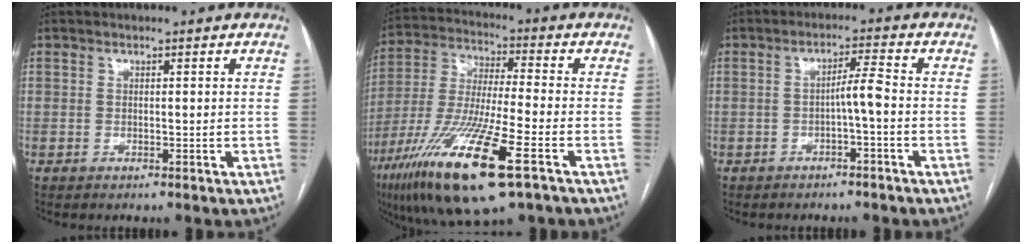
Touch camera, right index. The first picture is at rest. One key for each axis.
{"total": 18.9, "fx": -9.7, "fy": 1.9, "fz": 16.2, "tx": -0.340, "ty": -0.047, "tz": -0.176}
{"total": 3.2, "fx": -0.9, "fy": 0.0, "fz": 3.1, "tx": -0.048, "ty": 0.008, "tz": -0.016}